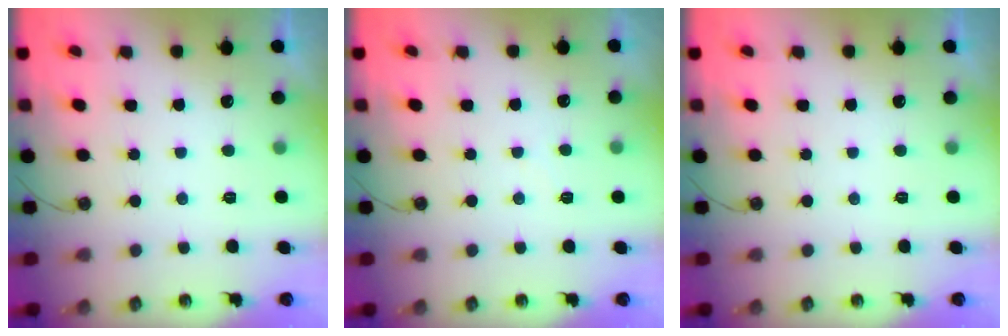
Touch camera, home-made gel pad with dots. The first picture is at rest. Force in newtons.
{"total": 3.5, "press": 3.5, "slide": 0.6}
{"total": 0.0}